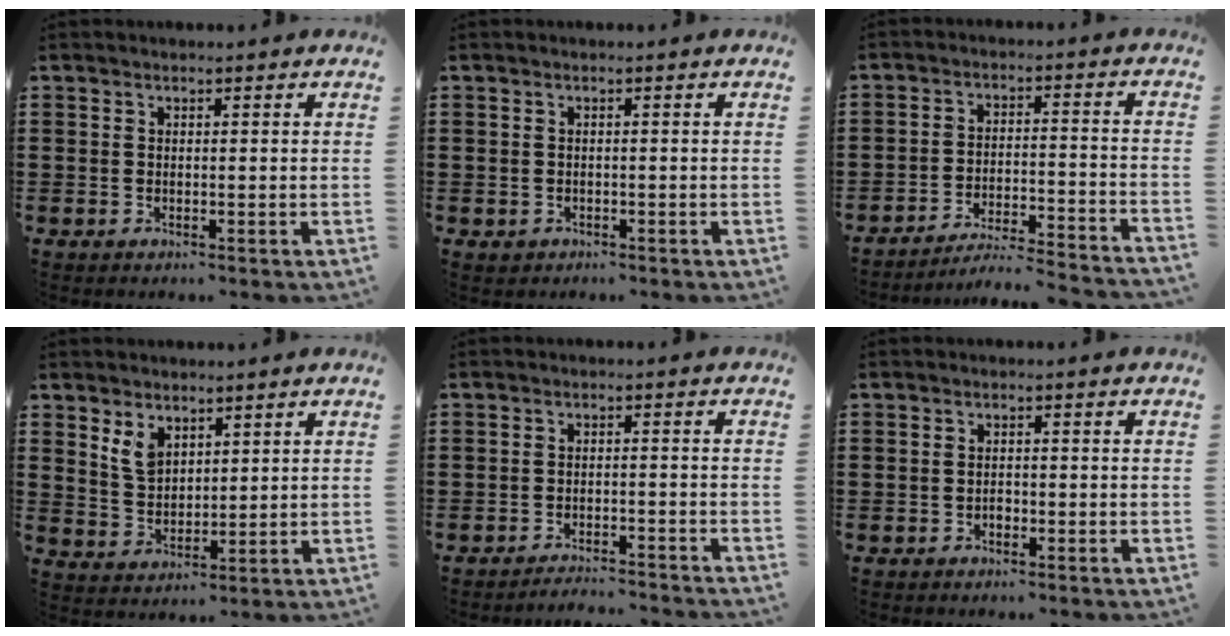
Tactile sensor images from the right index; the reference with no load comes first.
{"total": 0.7, "force": [-0.6, 0.3, -0.1], "torque": [-0.001, 0.002, -0.014]}
{"total": 5.4, "force": [-5.2, -0.4, 1.5], "torque": [-0.035, -0.012, -0.107]}
{"total": 4.4, "force": [2.5, 2.9, 2.3], "torque": [-0.055, 0.009, 0.047]}
{"total": 2.8, "force": [-2.8, -0.2, -0.1], "torque": [-0.004, 0.001, -0.060]}
{"total": 1.1, "force": [-0.7, 0.7, 0.6], "torque": [-0.013, 0.000, -0.012]}